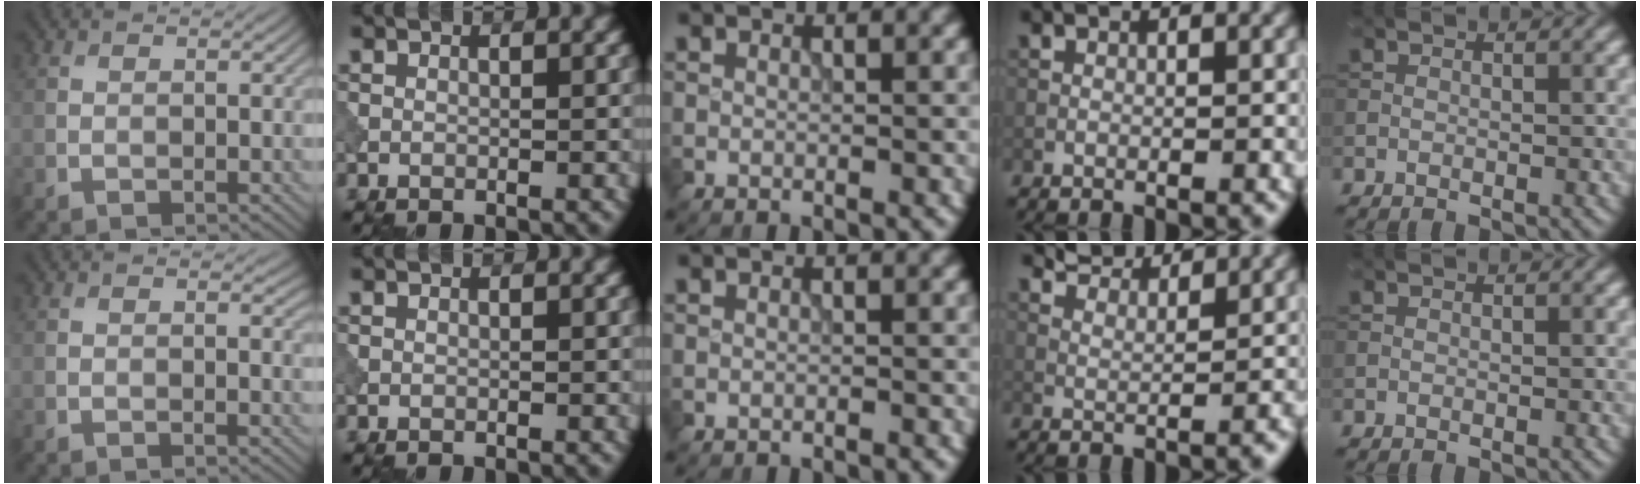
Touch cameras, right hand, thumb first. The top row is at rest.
{"thumb": {"total": 0.6, "force": [0.2, 0.2, 0.6], "torque": [-0.005, -0.005, 0.002]}, "ring": {"total": 3.5, "force": [3.2, 0.5, 1.4], "torque": [-0.031, -0.005, 0.054]}}